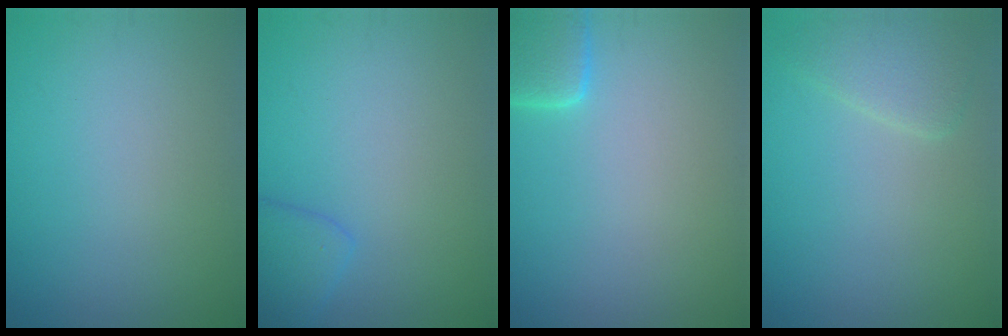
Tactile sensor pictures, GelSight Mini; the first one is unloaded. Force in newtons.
{"total": 2.4, "press": 2.4, "slide": 0.2}
{"total": 3.3, "press": 3.3, "slide": 0.4}
{"total": 2.2, "press": 2.1, "slide": 0.3}